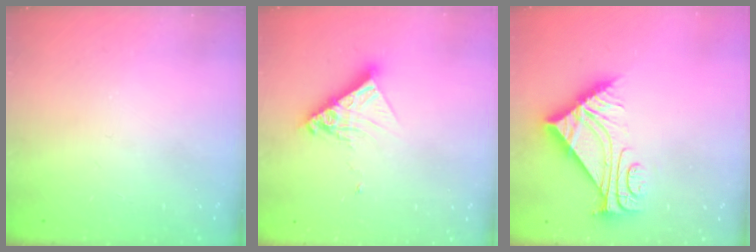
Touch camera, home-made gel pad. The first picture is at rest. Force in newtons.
{"total": 10.1, "press": 10.1, "slide": 0.9}
{"total": 10.2, "press": 10.2, "slide": 0.4}